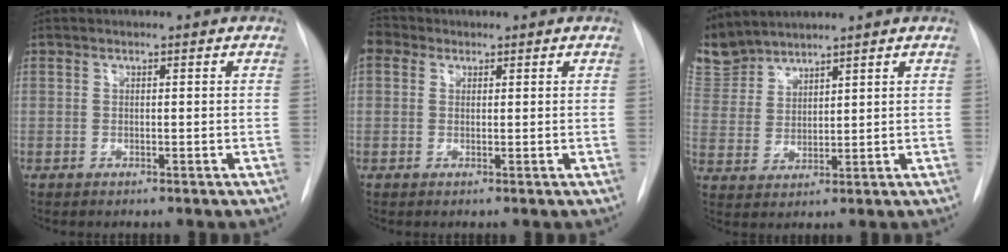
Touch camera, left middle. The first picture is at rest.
{"total": 3.2, "force": [1.6, 2.5, 1.1], "torque": [-0.026, 0.019, 0.029]}
{"total": 7.7, "force": [7.3, 2.3, 0.3], "torque": [-0.014, 0.009, 0.161]}